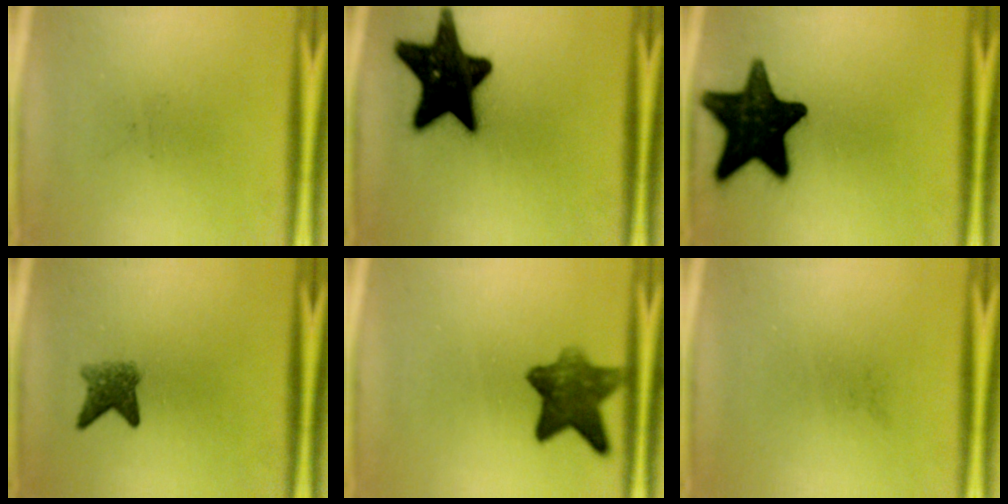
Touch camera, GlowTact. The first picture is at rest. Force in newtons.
{"total": 19.4}
{"total": 17.4}
{"total": 3.5}
{"total": 8.5}
{"total": 0.0}